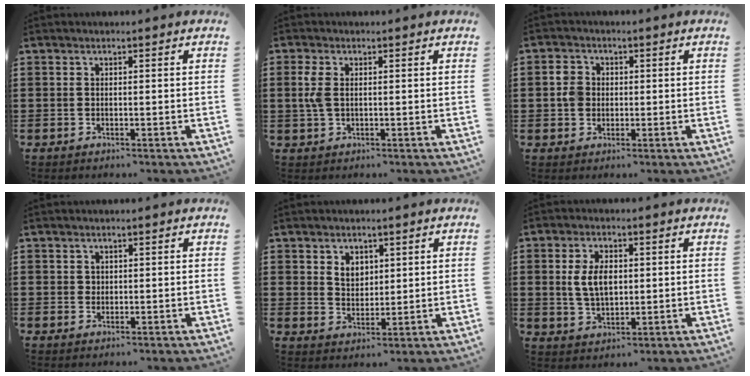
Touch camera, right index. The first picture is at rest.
{"total": 3.3, "force": [0.3, 1.7, 2.8], "torque": [-0.075, 0.001, 0.000]}
{"total": 3.3, "force": [0.0, 2.9, 1.6], "torque": [-0.040, 0.011, -0.003]}
{"total": 0.8, "force": [0.4, 0.7, 0.1], "torque": [-0.004, 0.003, 0.009]}
{"total": 3.2, "force": [1.8, 2.4, 1.2], "torque": [-0.032, 0.009, 0.032]}
{"total": 5.6, "force": [0.6, 3.2, 4.5], "torque": [-0.100, 0.003, 0.004]}